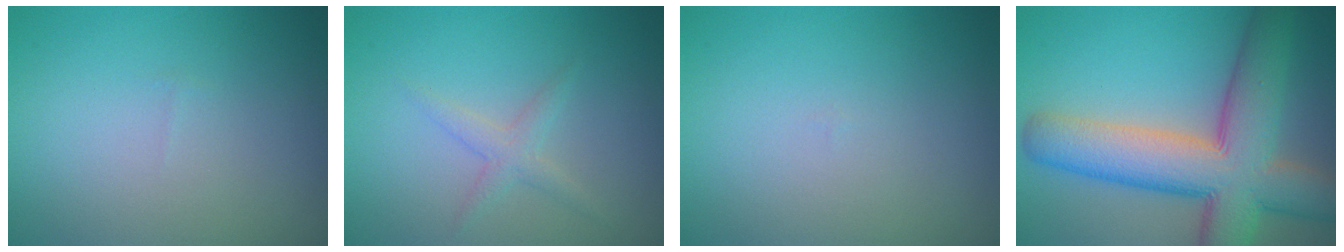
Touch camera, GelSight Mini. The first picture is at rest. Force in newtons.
{"total": 1.5, "press": 1.5, "slide": 0.1}
{"total": 0.0}
{"total": 11.1, "press": 11.1, "slide": 0.4}